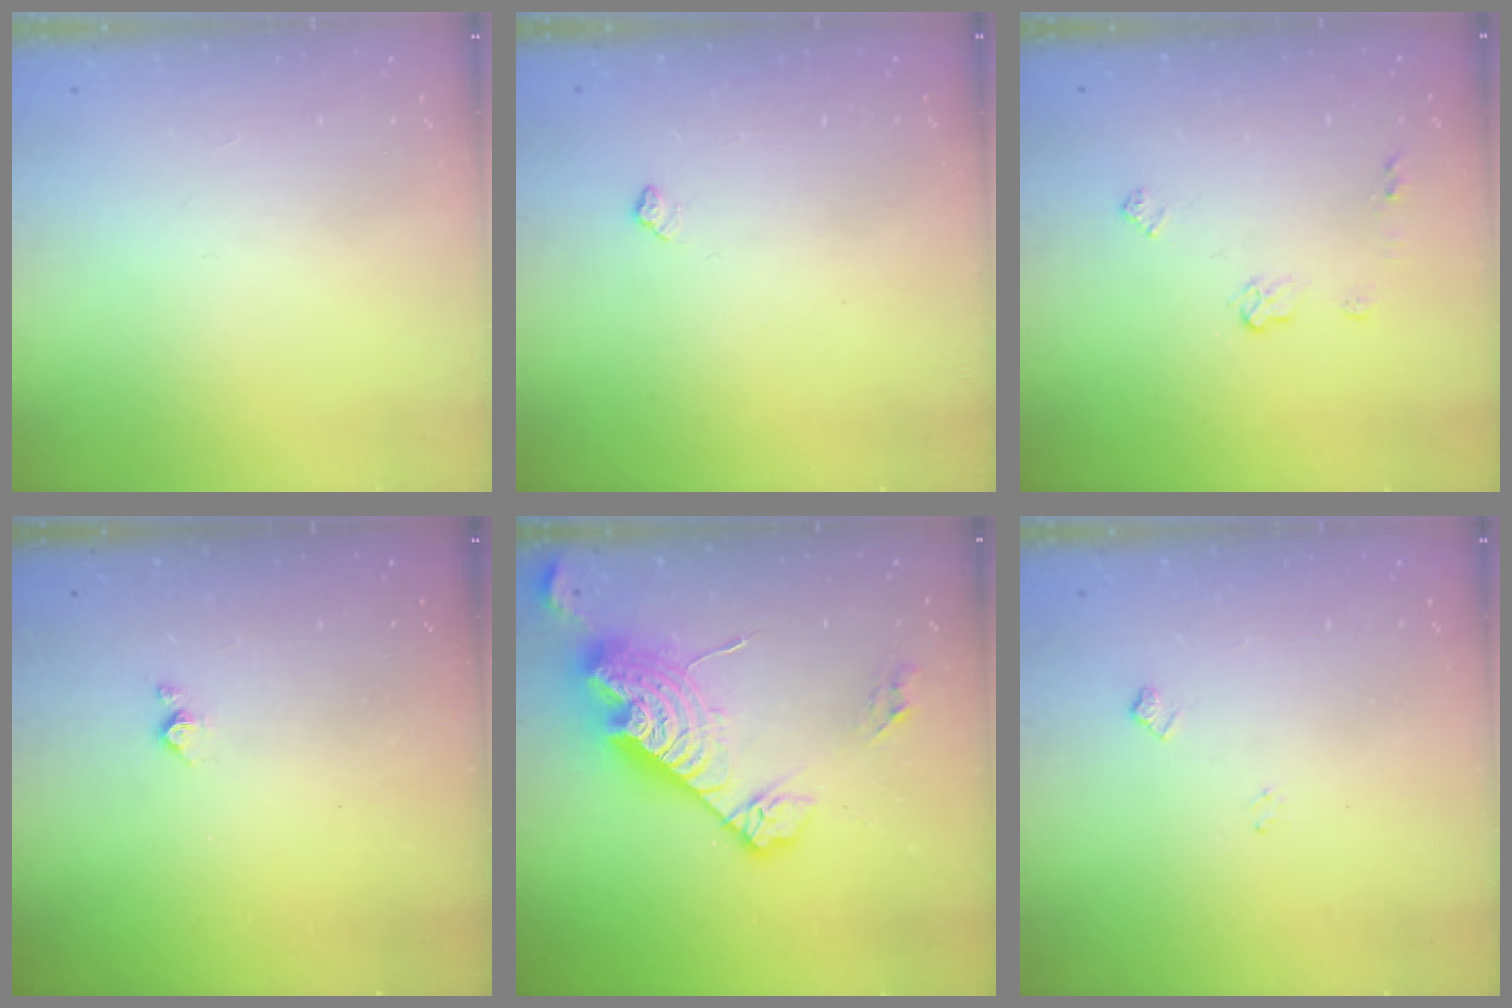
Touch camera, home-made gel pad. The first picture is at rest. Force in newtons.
{"total": 5.0, "press": 5.0, "slide": 0.8}
{"total": 5.3, "press": 5.3, "slide": 0.6}
{"total": 2.8, "press": 2.7, "slide": 0.4}
{"total": 20.8, "press": 20.7, "slide": 1.7}
{"total": 5.1, "press": 5.0, "slide": 0.8}